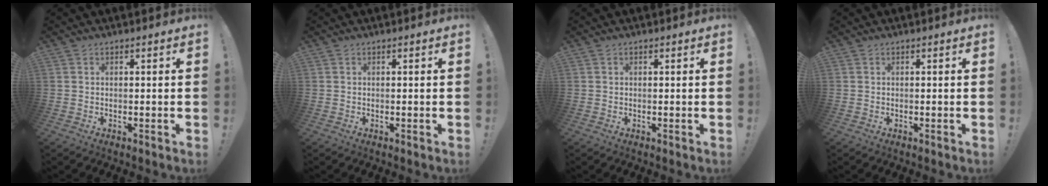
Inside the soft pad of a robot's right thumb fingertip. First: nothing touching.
{"total": 0.0}
{"total": 0.0}
{"total": 0.0}